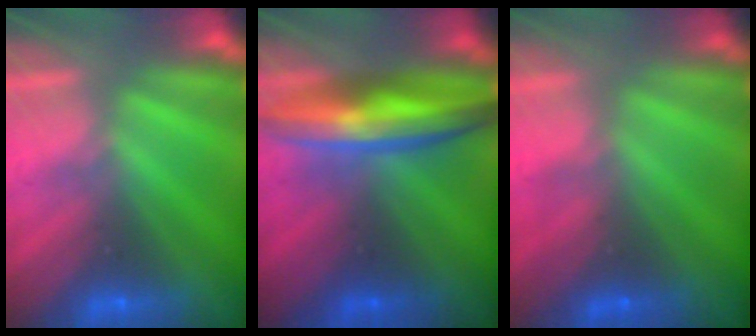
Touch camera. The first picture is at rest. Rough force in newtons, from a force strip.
{"total": 7.4}
{"total": 2.1}